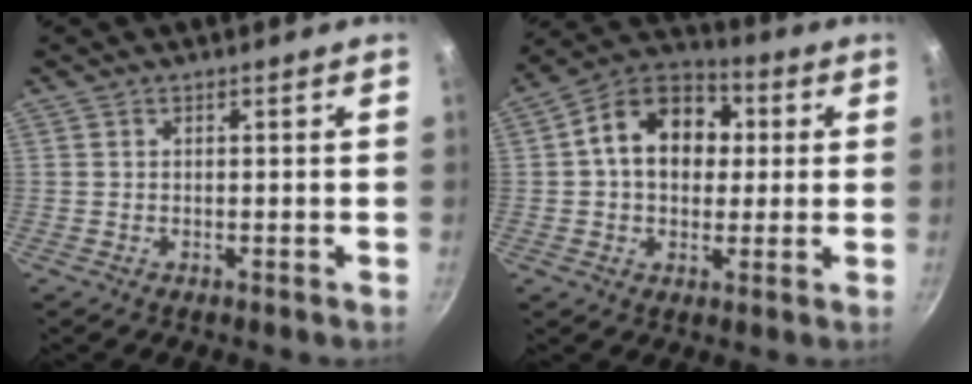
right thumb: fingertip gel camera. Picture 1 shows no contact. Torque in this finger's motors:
{"motor_torque": [0.50, 3.00, 0.69, -0.48, 0.11]}